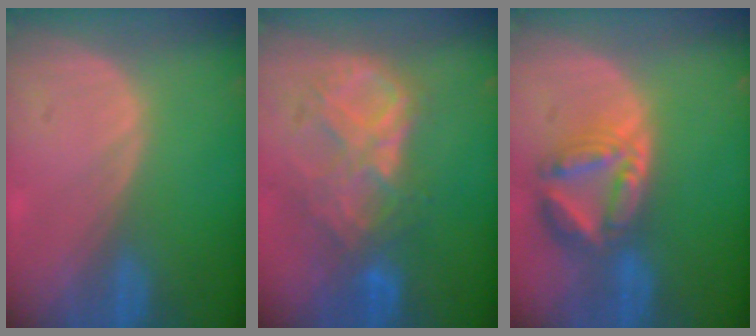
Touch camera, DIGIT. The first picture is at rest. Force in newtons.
{"total": 9.0, "press": 7.8, "slide": 4.5}
{"total": 8.0, "press": 6.9, "slide": 4.0}